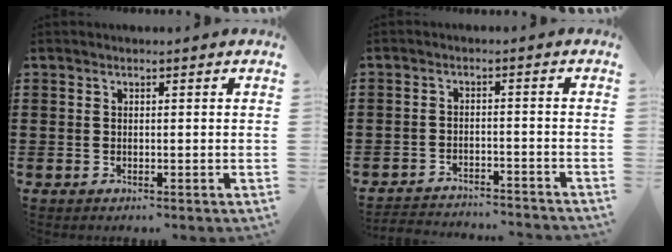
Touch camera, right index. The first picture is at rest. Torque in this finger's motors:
{"motor_torque": [-2.14, 0.00, -1.05, -0.18]}